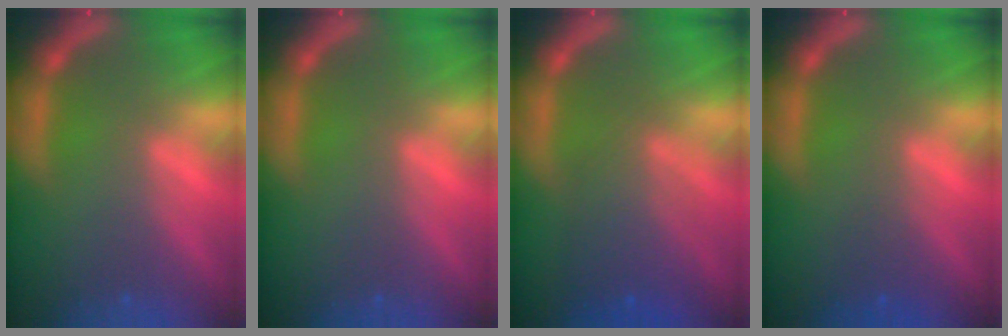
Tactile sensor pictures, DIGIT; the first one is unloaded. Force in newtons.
{"total": 0.0}
{"total": 5.6}
{"total": 1.5}